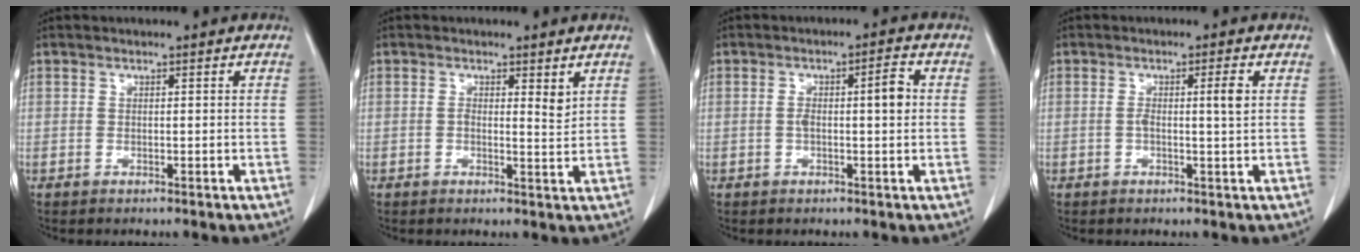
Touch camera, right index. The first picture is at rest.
{"total": 2.4, "force": [0.9, 0.7, 2.1], "torque": [-0.030, -0.004, 0.010]}
{"total": 4.5, "force": [0.2, 0.8, 4.5], "torque": [-0.078, 0.016, 0.004]}
{"total": 3.1, "force": [0.3, -0.2, 3.1], "torque": [-0.056, 0.003, 0.006]}